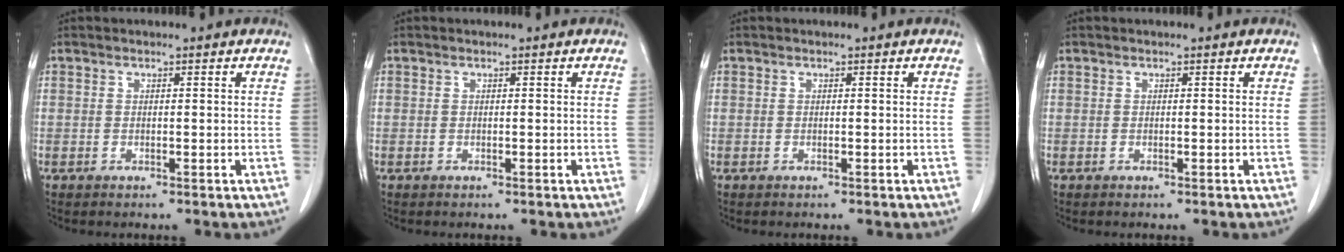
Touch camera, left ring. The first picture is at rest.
{"total": 0.0}
{"total": 0.0}
{"total": 0.0}